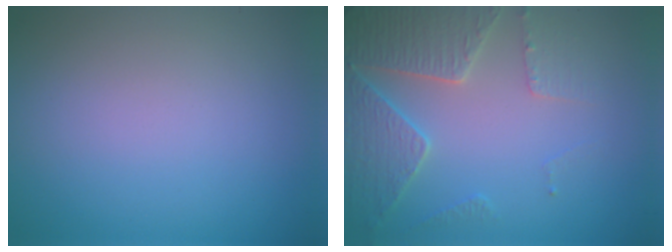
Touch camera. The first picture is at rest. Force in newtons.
{"total": 4.5, "press": 4.3, "slide": 1.4}